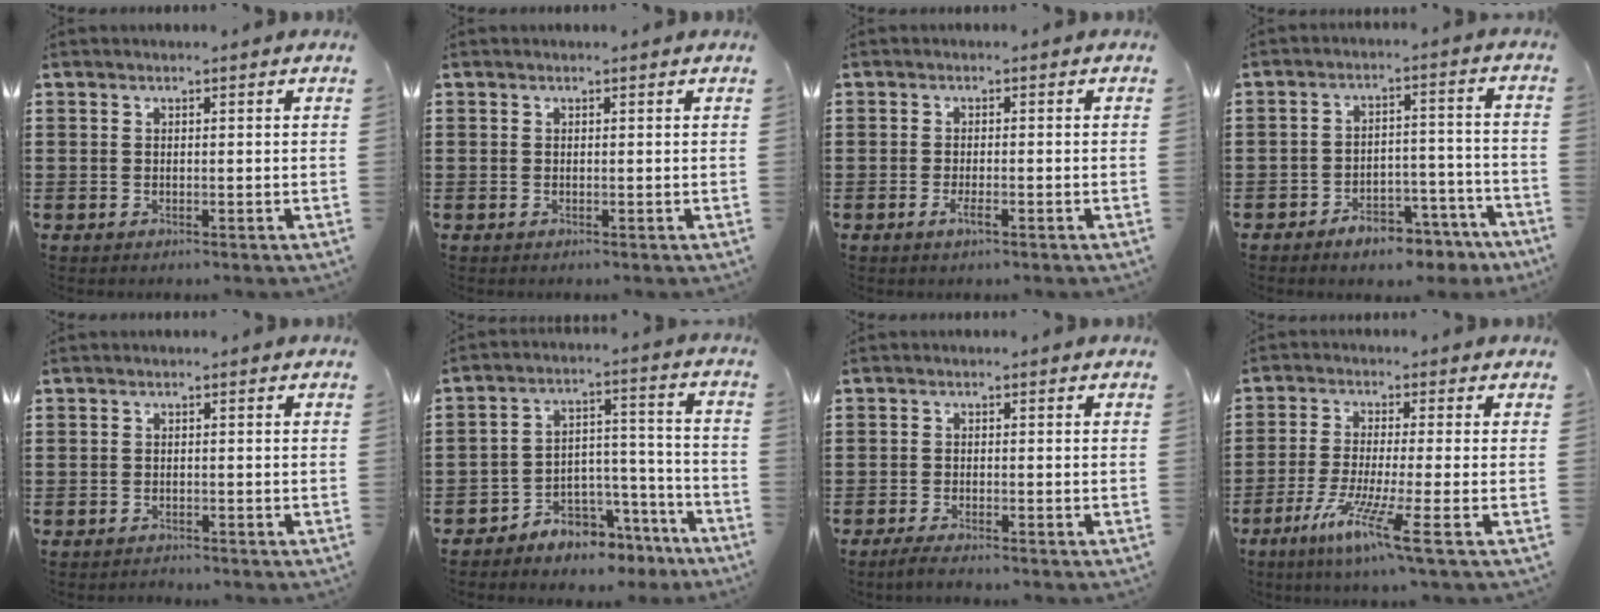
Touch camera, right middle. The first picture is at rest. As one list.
[{"total": 0.0}, {"total": 1.9, "force": [-0.9, 0.4, 1.6], "torque": [-0.036, -0.002, -0.018]}, {"total": 5.6, "force": [-5.1, 1.5, 1.8], "torque": [-0.024, 0.016, -0.094]}, {"total": 0.8, "force": [-0.7, 0.2, -0.1], "torque": [0.002, 0.003, -0.017]}, {"total": 5.3, "force": [-4.9, 1.8, 0.1], "torque": [-0.007, 0.014, -0.100]}, {"total": 1.5, "force": [-1.3, 0.0, 0.7], "torque": [-0.013, 0.000, -0.024]}, {"total": 7.8, "force": [-4.0, -0.6, 6.6], "torque": [-0.135, -0.020, -0.078]}]